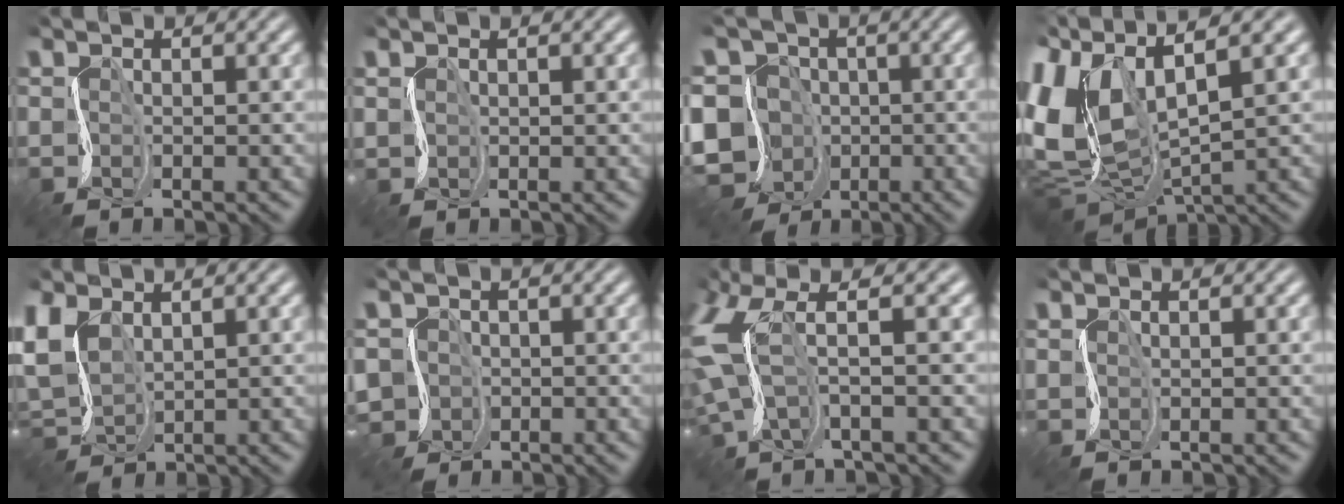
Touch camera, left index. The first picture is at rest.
{"total": 0.6, "force": [0.5, 0.4, 0.2], "torque": [-0.004, -0.004, 0.014]}
{"total": 13.0, "force": [-5.7, 10.4, 5.3], "torque": [-0.103, -0.016, -0.123]}
{"total": 10.8, "force": [3.1, 6.1, 8.3], "torque": [-0.209, -0.007, 0.062]}
{"total": 3.7, "force": [0.6, 2.5, 2.7], "torque": [-0.069, -0.001, 0.011]}
{"total": 3.9, "force": [-1.7, 3.4, 0.9], "torque": [-0.012, -0.008, -0.035]}
{"total": 6.4, "force": [2.0, 2.2, 5.7], "torque": [-0.145, 0.001, 0.028]}
{"total": 0.6, "force": [-0.1, -0.3, -0.4], "torque": [0.008, -0.006, -0.004]}